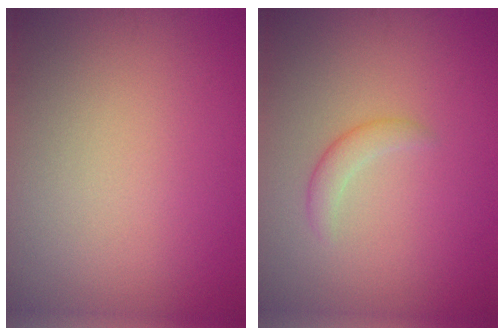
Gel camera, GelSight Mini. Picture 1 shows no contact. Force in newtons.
{"total": 1.5, "press": 1.5, "slide": 0.0}